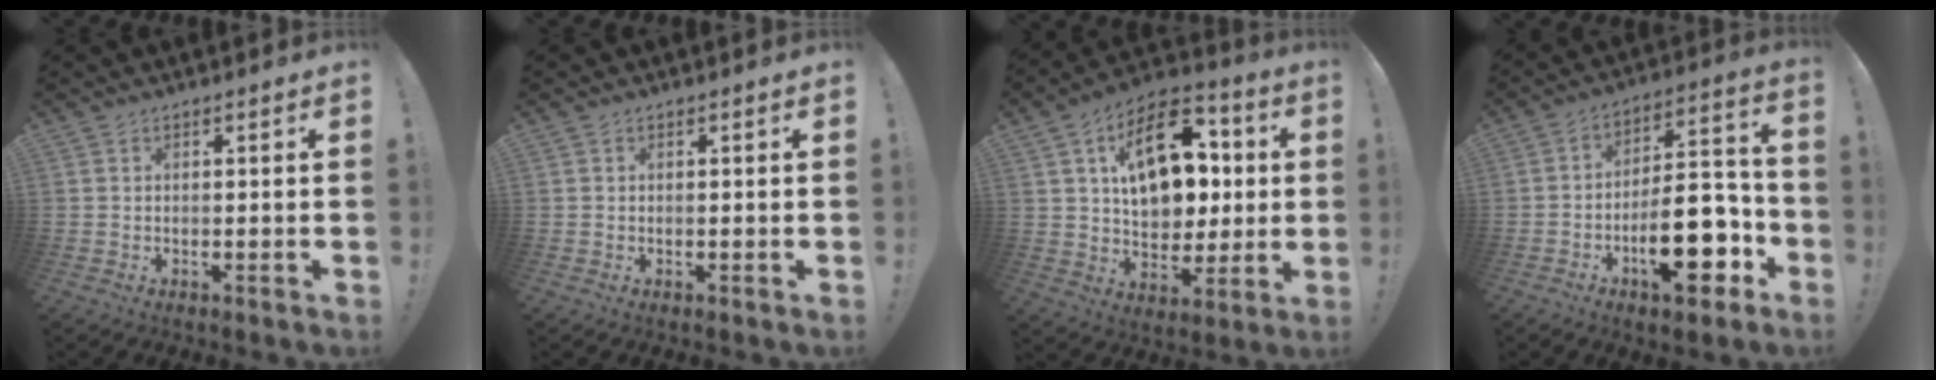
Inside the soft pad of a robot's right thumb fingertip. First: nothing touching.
{"total": 0.0}
{"total": 20.7, "force": [4.8, 13.5, 14.9], "torque": [-0.225, 0.006, 0.089]}
{"total": 20.0, "force": [-8.5, 8.7, 15.9], "torque": [-0.233, 0.060, -0.126]}